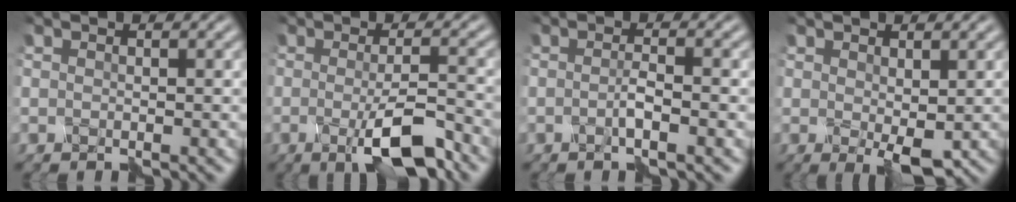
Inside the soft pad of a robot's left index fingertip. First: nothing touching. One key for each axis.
{"total": 4.8, "fx": -2.4, "fy": 0.7, "fz": 4.2, "tx": -0.083, "ty": -0.003, "tz": -0.041}
{"total": 1.4, "fx": -0.6, "fy": -0.4, "fz": 1.2, "tx": -0.030, "ty": 0.003, "tz": -0.013}
{"total": 2.0, "fx": 0.0, "fy": 0.9, "fz": 1.8, "tx": -0.040, "ty": -0.005, "tz": 0.000}